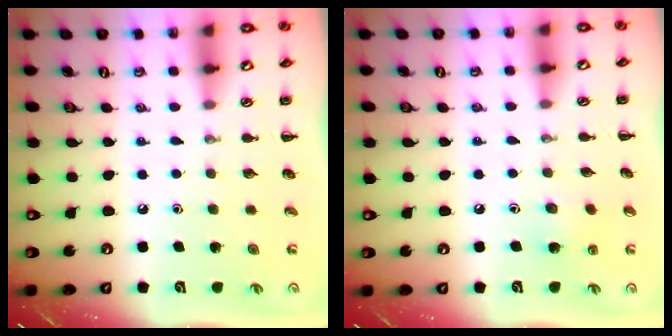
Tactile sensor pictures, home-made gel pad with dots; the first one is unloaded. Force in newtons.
{"total": 6.3, "press": 6.1, "slide": 1.7}